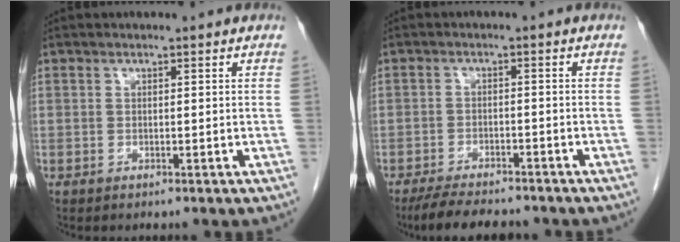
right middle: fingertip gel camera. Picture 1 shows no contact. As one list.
[{"total": 8.1, "force": [-7.1, 1.8, 3.4], "torque": [-0.057, -0.016, -0.112]}]